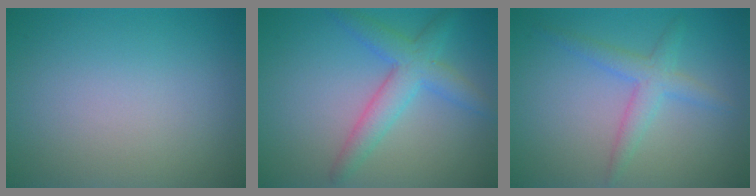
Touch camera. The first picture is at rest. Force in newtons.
{"total": 4.0, "press": 4.0, "slide": 0.0}
{"total": 2.7, "press": 2.7, "slide": 0.0}